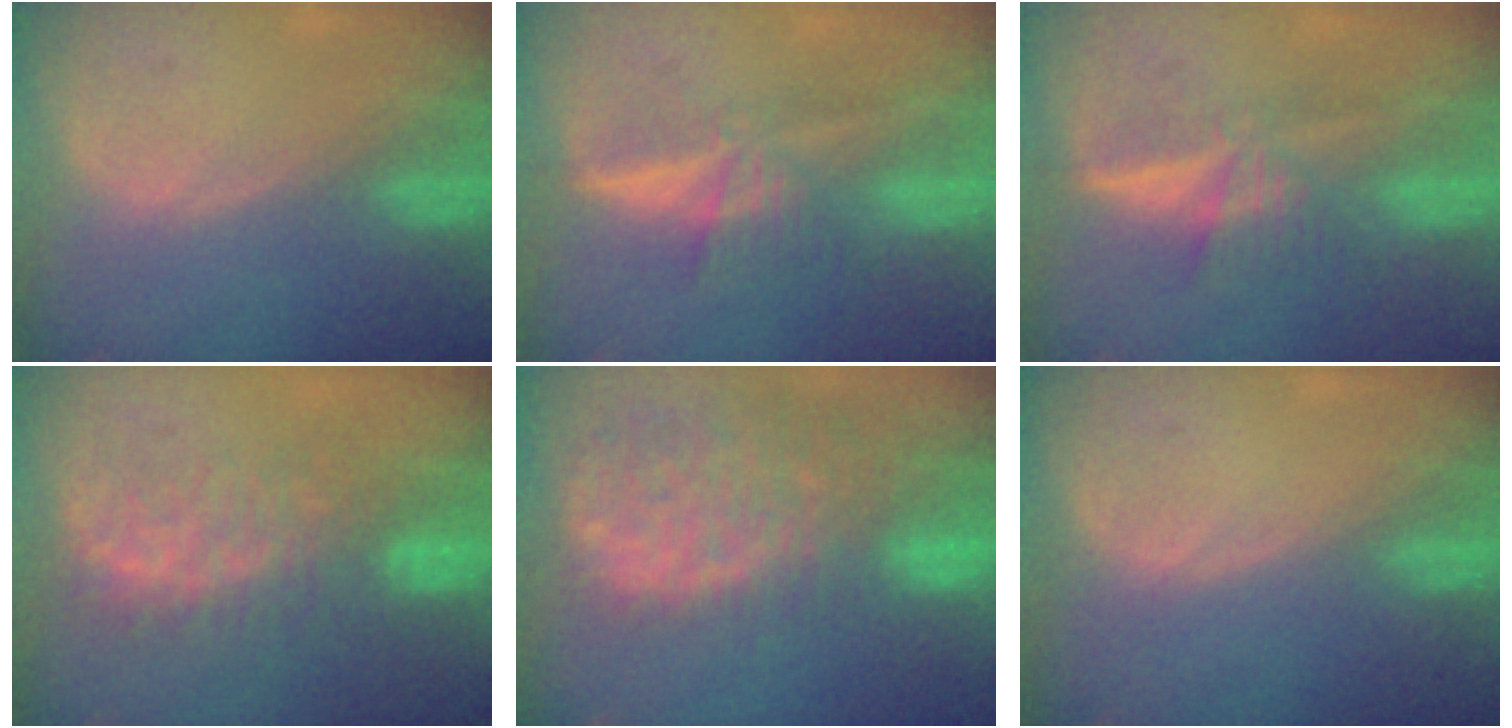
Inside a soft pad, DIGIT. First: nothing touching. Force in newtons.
{"total": 5.5, "press": 5.2, "slide": 1.7}
{"total": 5.4, "press": 5.2, "slide": 1.5}
{"total": 7.8, "press": 7.6, "slide": 1.4}
{"total": 14.0, "press": 11.5, "slide": 8.0}
{"total": 0.0}